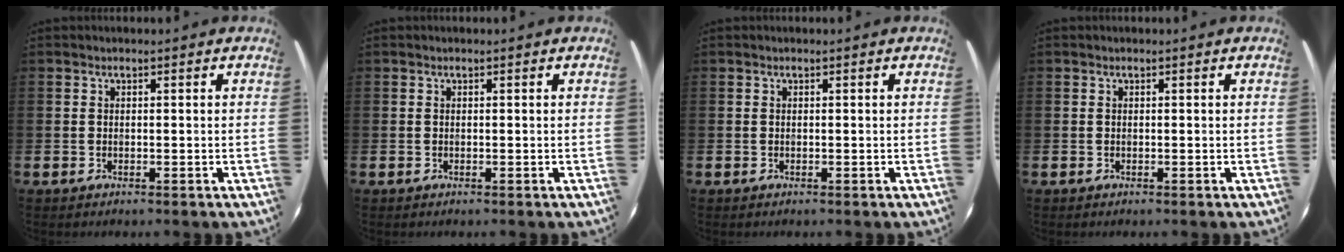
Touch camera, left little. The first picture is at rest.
{"total": 0.0}
{"total": 0.0}
{"total": 0.0}